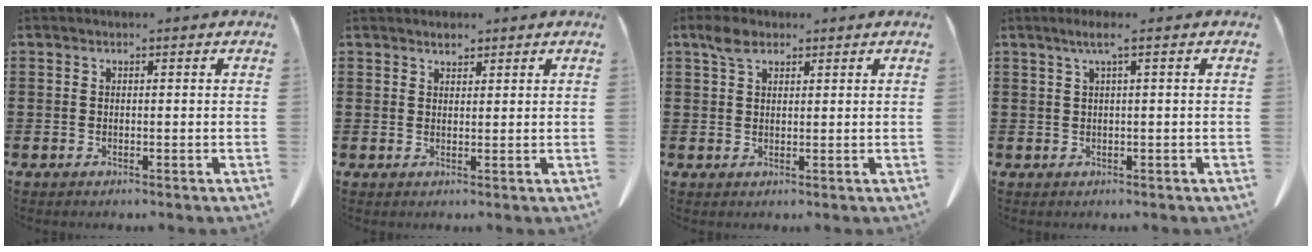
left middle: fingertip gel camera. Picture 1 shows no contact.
{"total": 1.5, "force": [1.5, 0.4, 0.2], "torque": [-0.007, 0.000, 0.029]}
{"total": 3.2, "force": [2.1, 1.8, 1.7], "torque": [-0.039, 0.005, 0.039]}
{"total": 2.4, "force": [0.8, -0.2, 2.3], "torque": [-0.044, -0.004, 0.014]}